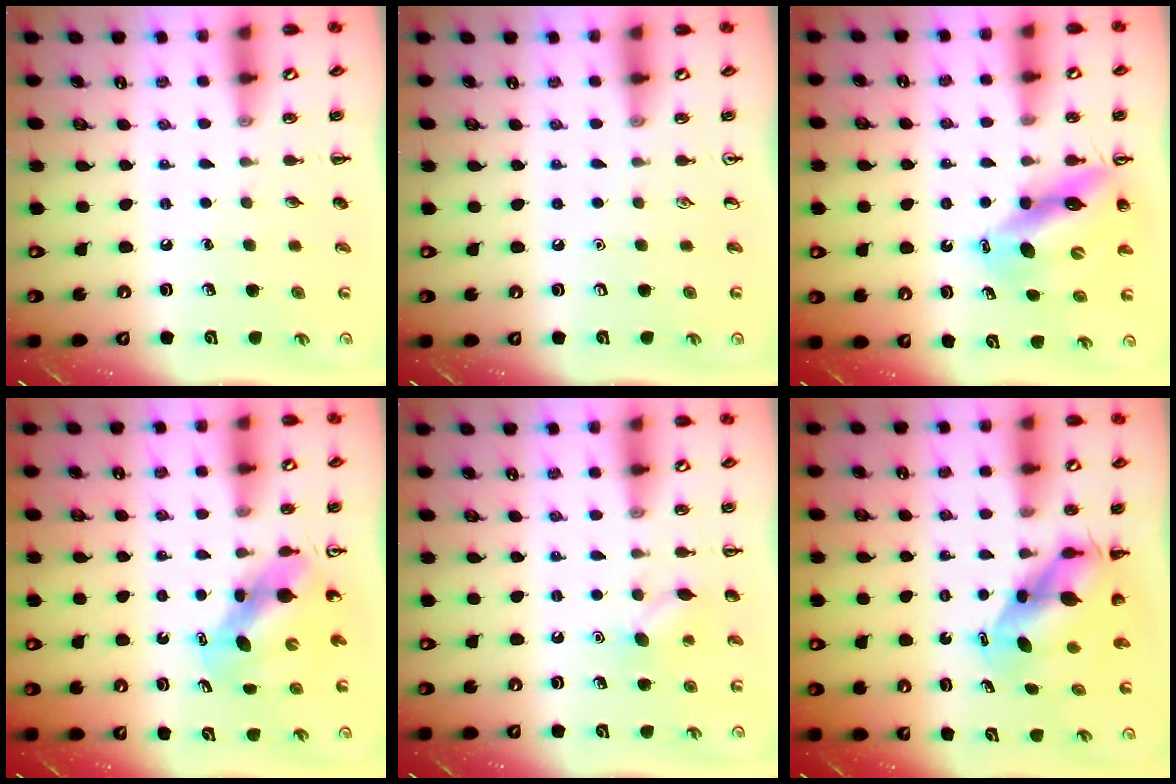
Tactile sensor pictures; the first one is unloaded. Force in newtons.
{"total": 0.0}
{"total": 12.0, "press": 11.4, "slide": 3.7}
{"total": 5.3, "press": 5.3, "slide": 0.9}
{"total": 7.4, "press": 7.3, "slide": 1.6}
{"total": 6.6, "press": 6.3, "slide": 1.8}